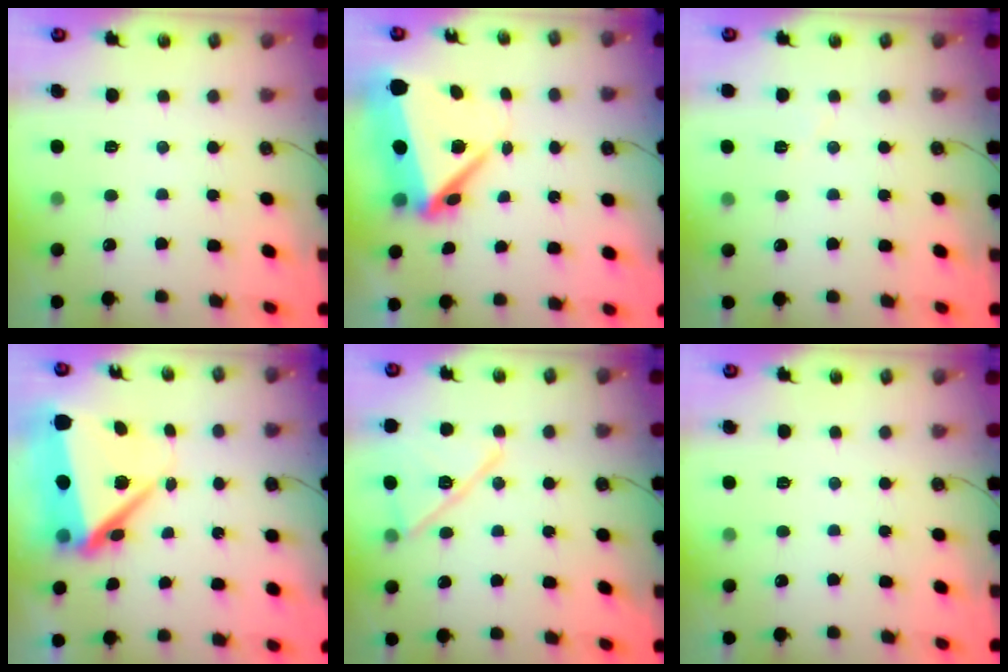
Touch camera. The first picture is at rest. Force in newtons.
{"total": 9.0, "press": 8.7, "slide": 2.2}
{"total": 2.9, "press": 2.4, "slide": 1.7}
{"total": 11.9, "press": 11.6, "slide": 2.5}
{"total": 13.7, "press": 13.7, "slide": 0.3}
{"total": 0.0}